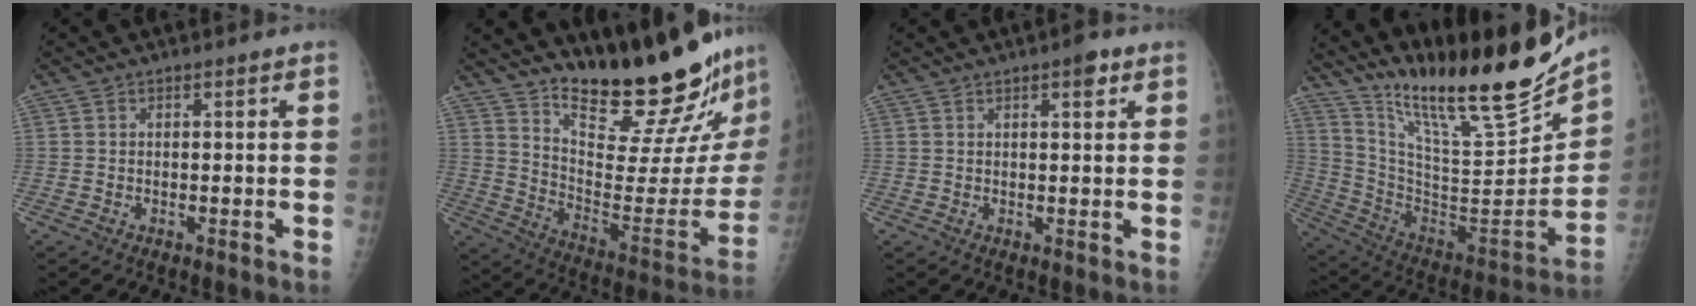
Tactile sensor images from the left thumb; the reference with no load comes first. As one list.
[{"total": 25.4, "force": [21.7, 4.5, 12.5], "torque": [-0.156, -0.176, 0.314]}, {"total": 2.8, "force": [1.6, 0.9, 2.1], "torque": [-0.022, -0.004, 0.019]}, {"total": 26.8, "force": [21.6, 4.6, 15.1], "torque": [-0.224, -0.115, 0.355]}]